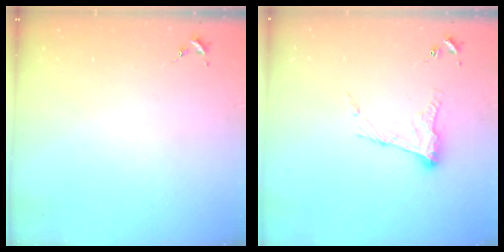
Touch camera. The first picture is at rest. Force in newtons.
{"total": 9.6, "press": 9.6, "slide": 0.8}